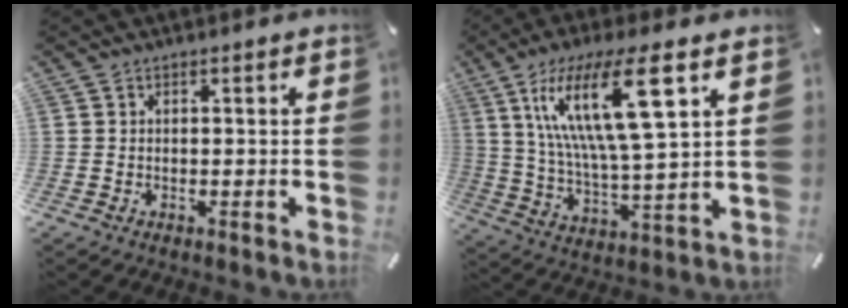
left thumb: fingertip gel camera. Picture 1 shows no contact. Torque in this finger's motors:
{"motor_torque": [2.93, 2.08, 1.77, -0.99, 0.82]}